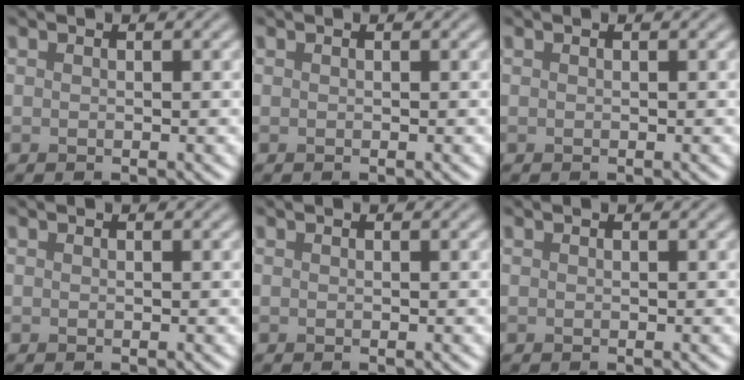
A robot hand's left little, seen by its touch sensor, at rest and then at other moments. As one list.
[{"total": 0.0}, {"total": 0.0}, {"total": 0.0}, {"total": 0.0}, {"total": 0.0}]